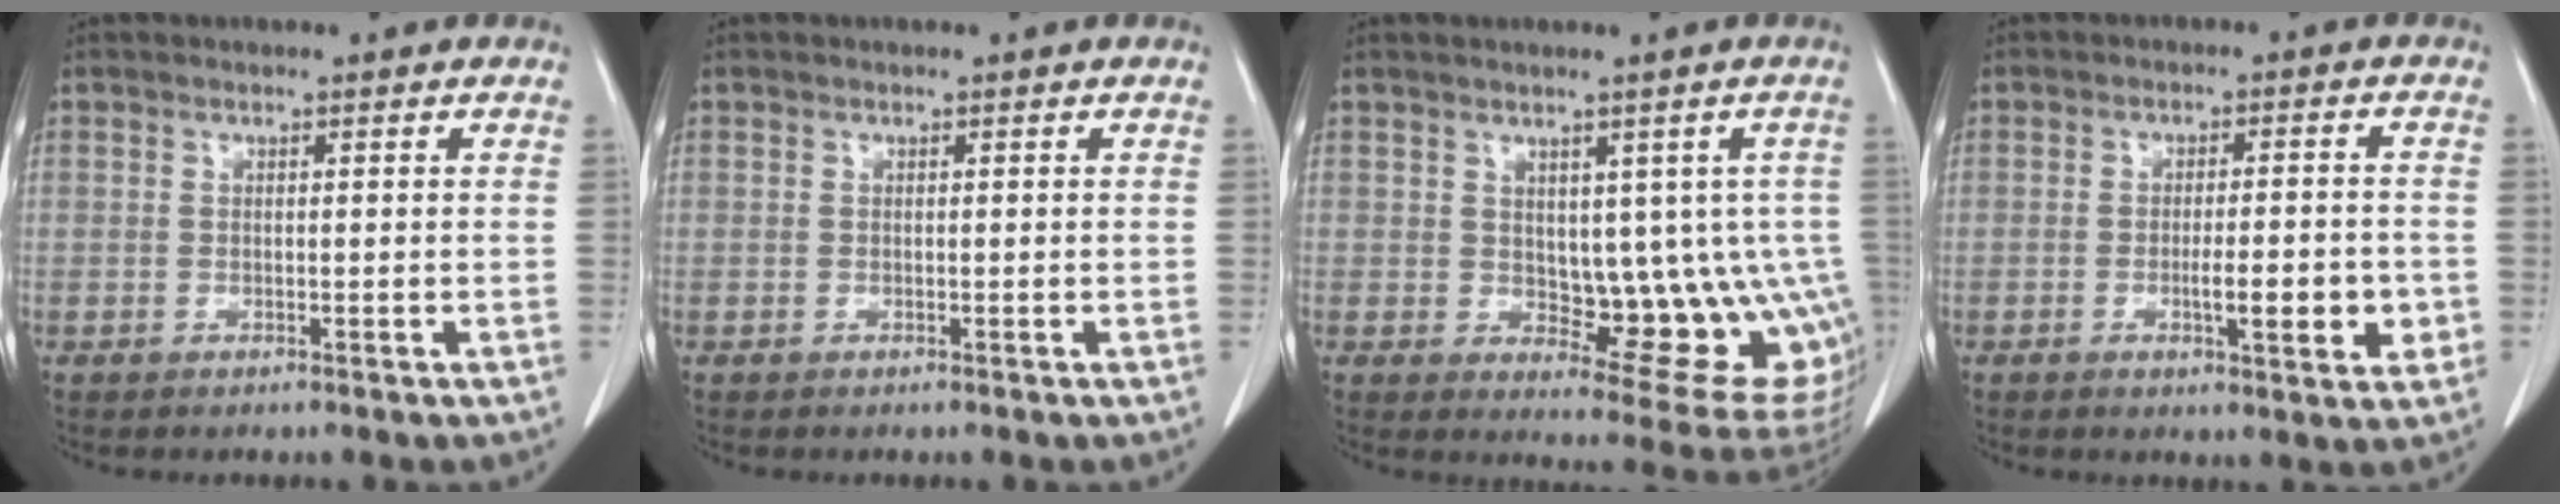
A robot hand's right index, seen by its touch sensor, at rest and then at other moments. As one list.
[{"total": 0.0}, {"total": 12.3, "force": [0.2, 5.5, 11.0], "torque": [-0.115, 0.001, 0.018]}, {"total": 7.3, "force": [-1.9, 1.4, 6.9], "torque": [-0.096, -0.004, -0.024]}]